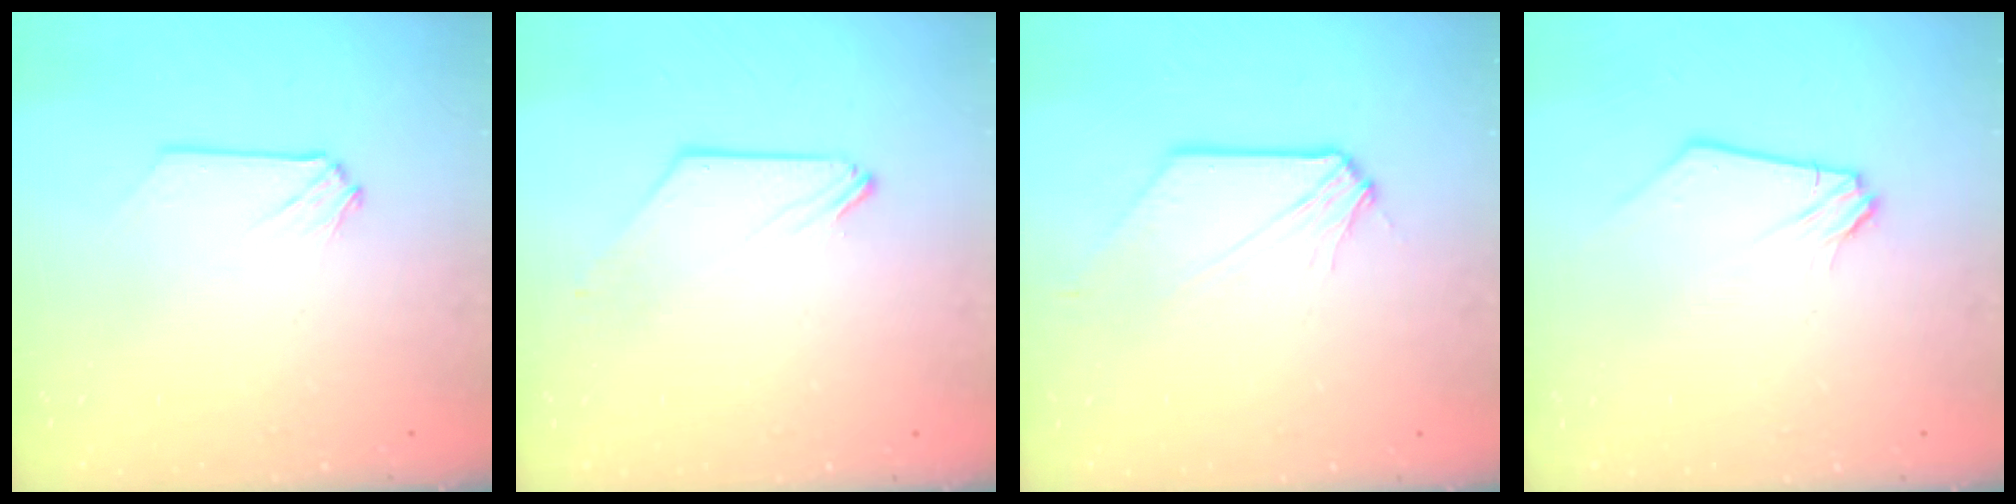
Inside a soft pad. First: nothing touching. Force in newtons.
{"total": 0.0}
{"total": 1.6, "press": 1.6, "slide": 0.2}
{"total": 0.0}